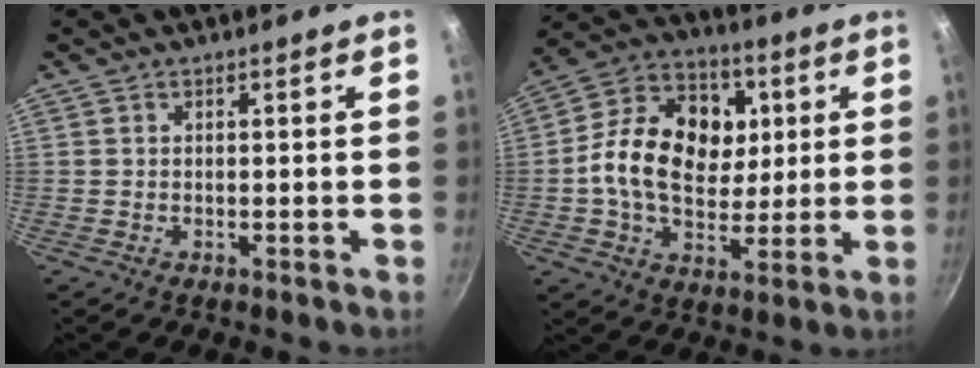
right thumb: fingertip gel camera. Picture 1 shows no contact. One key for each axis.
{"total": 18.7, "fx": 2.3, "fy": 13.8, "fz": 12.4, "tx": -0.180, "ty": 0.011, "tz": 0.026}